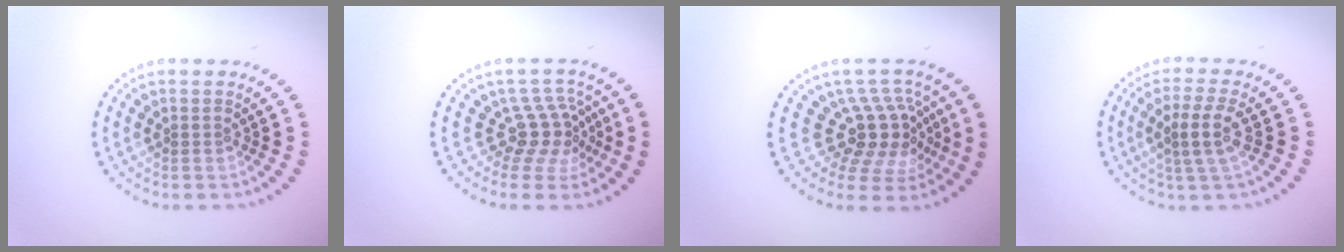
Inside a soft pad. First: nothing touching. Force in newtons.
{"total": 3.6, "press": 2.6, "slide": 2.4}
{"total": 5.1, "press": 3.7, "slide": 3.4}
{"total": 3.0, "press": 2.5, "slide": 1.7}